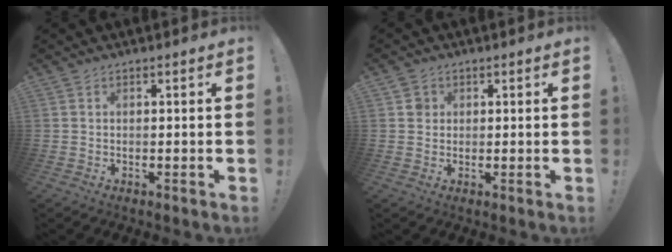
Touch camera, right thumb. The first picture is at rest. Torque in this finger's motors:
{"motor_torque": [-0.11, 0.07, 0.40, -0.02, -0.03]}